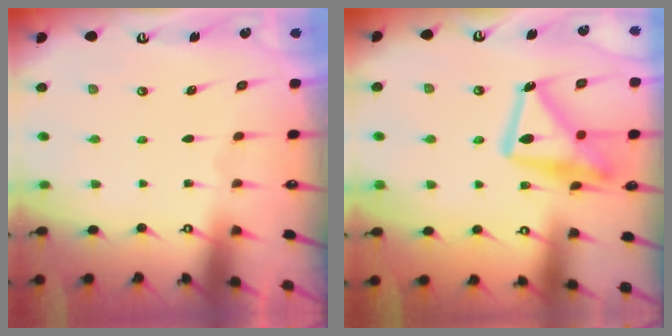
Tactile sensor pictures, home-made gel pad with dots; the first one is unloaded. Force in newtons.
{"total": 18.2, "press": 18.2, "slide": 1.3}